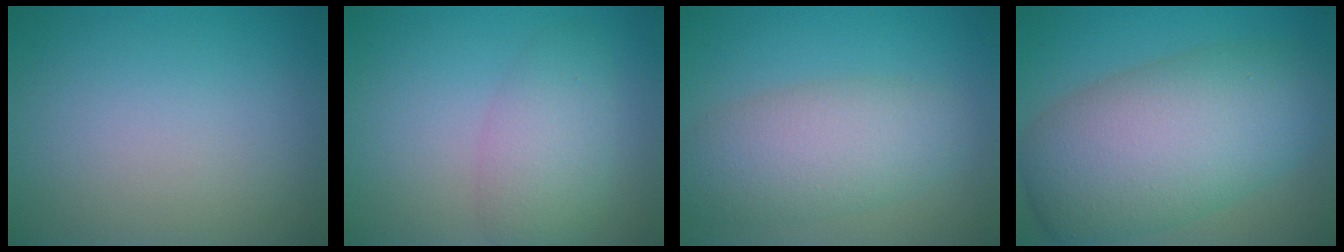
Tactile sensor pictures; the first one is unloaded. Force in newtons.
{"total": 3.9, "press": 3.9, "slide": 0.1}
{"total": 5.7, "press": 5.7, "slide": 0.3}
{"total": 11.1, "press": 11.0, "slide": 0.5}